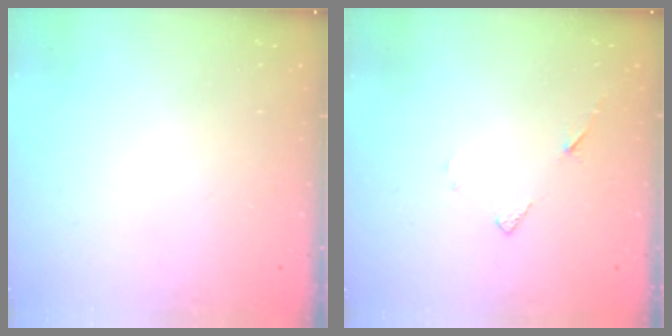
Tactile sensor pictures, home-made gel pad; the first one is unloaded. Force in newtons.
{"total": 5.7, "press": 5.7, "slide": 0.5}